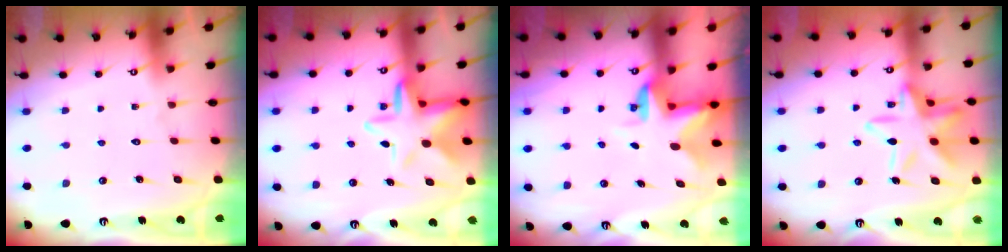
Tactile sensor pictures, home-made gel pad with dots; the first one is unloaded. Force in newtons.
{"total": 10.7, "press": 10.4, "slide": 2.1}
{"total": 3.3, "press": 3.3, "slide": 0.1}
{"total": 16.7, "press": 16.7, "slide": 1.3}